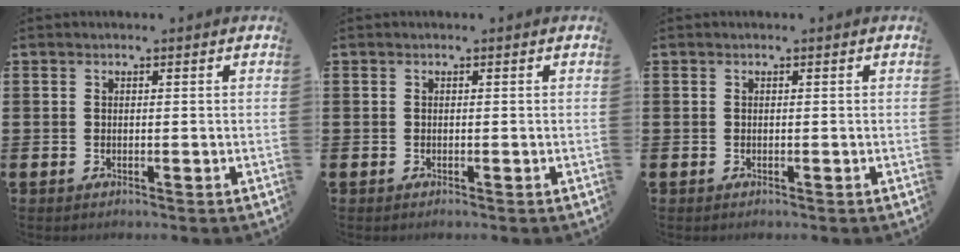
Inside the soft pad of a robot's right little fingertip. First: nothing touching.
{"total": 0.0}
{"total": 0.0}